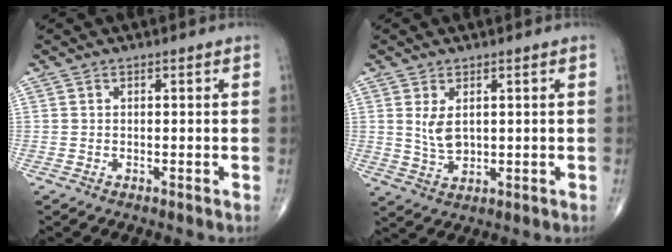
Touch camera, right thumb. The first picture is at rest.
{"total": 4.4, "force": [1.1, 2.5, 3.4], "torque": [-0.060, -0.013, 0.031]}